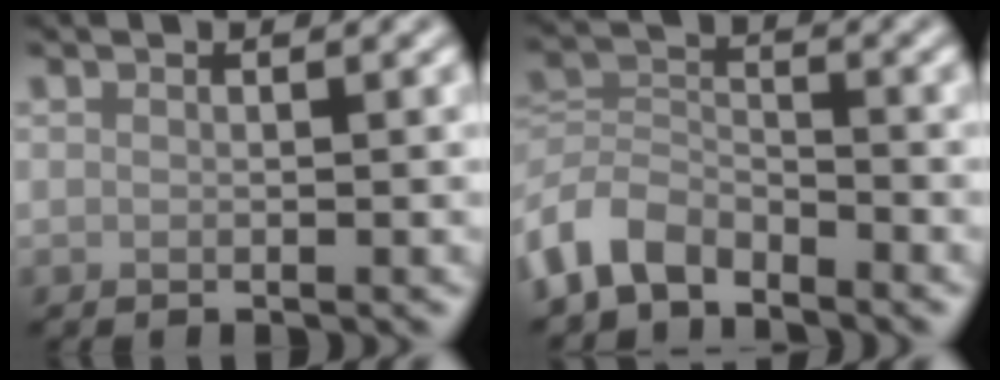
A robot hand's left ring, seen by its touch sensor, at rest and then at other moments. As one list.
[{"total": 5.0, "force": [-3.8, 2.6, 1.8], "torque": [-0.037, -0.002, -0.089]}]